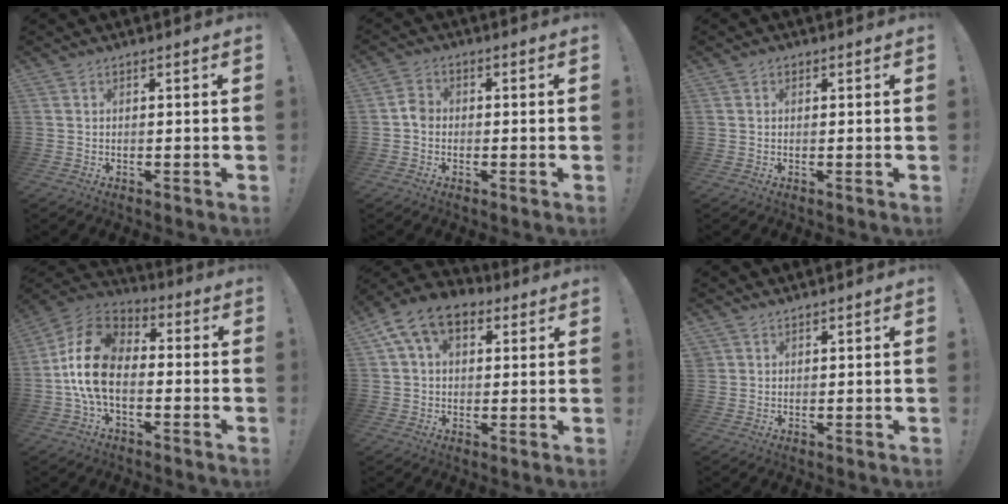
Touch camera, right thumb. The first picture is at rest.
{"total": 3.7, "force": [-1.1, 2.9, 2.0], "torque": [-0.034, 0.015, -0.017]}
{"total": 0.8, "force": [0.3, 0.7, 0.2], "torque": [0.000, 0.001, 0.005]}
{"total": 16.2, "force": [-1.7, 10.6, 12.2], "torque": [-0.235, 0.030, -0.021]}
{"total": 12.0, "force": [5.0, 7.9, 7.6], "torque": [-0.127, -0.005, 0.098]}
{"total": 2.3, "force": [2.0, 1.1, -0.1], "torque": [0.006, -0.012, 0.039]}